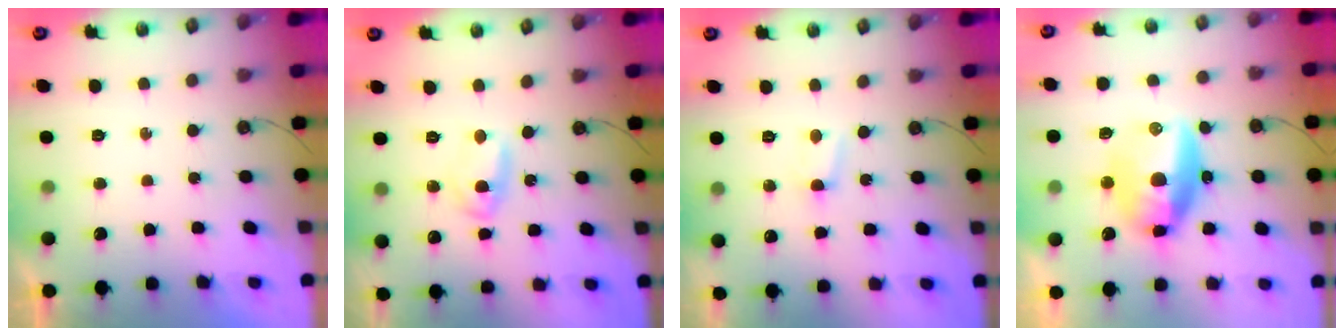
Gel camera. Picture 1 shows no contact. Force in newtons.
{"total": 5.4, "press": 5.4, "slide": 0.4}
{"total": 2.6, "press": 2.6, "slide": 0.4}
{"total": 17.5, "press": 15.4, "slide": 8.3}